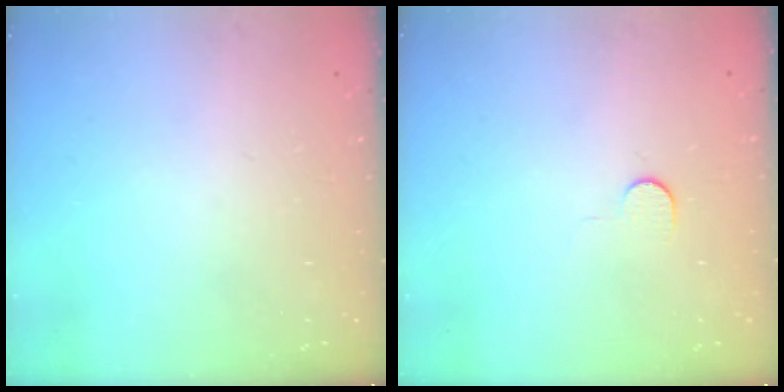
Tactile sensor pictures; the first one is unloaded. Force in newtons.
{"total": 3.6, "press": 3.6, "slide": 0.4}